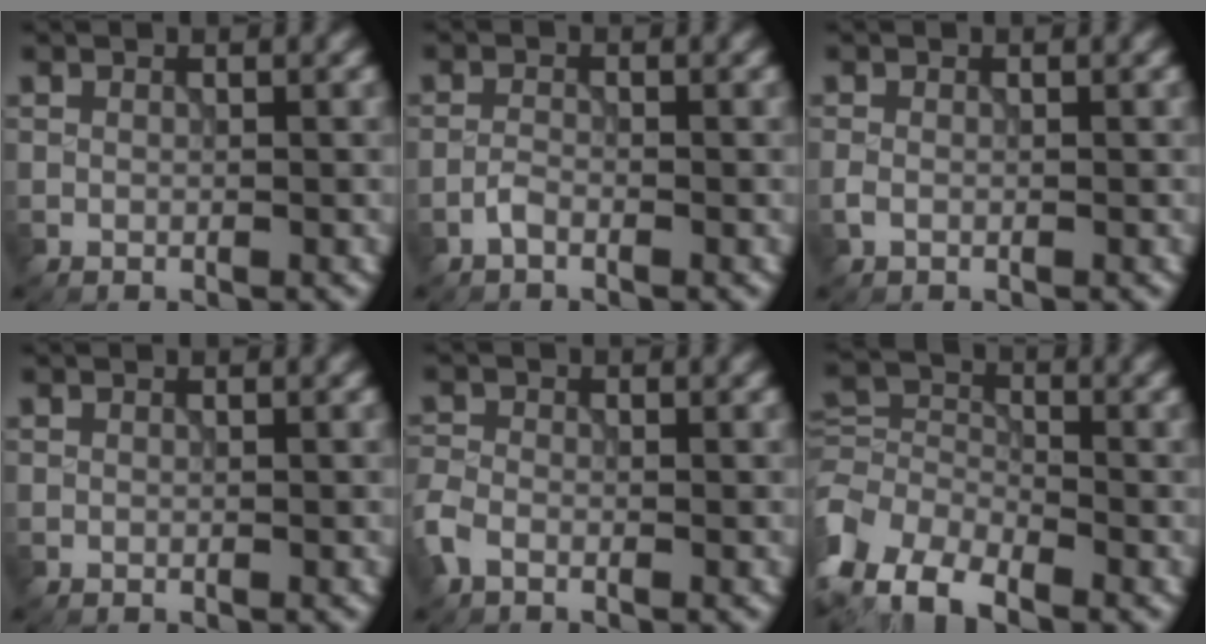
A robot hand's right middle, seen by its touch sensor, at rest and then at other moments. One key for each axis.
{"total": 1.0, "fx": -0.8, "fy": 0.2, "fz": 0.5, "tx": -0.012, "ty": 0.002, "tz": -0.020}
{"total": 0.7, "fx": -0.4, "fy": 0.4, "fz": 0.5, "tx": -0.015, "ty": -0.001, "tz": -0.011}
{"total": 0.0}
{"total": 2.1, "fx": -1.3, "fy": 1.2, "fz": 1.1, "tx": -0.029, "ty": 0.001, "tz": -0.041}
{"total": 7.7, "fx": -4.6, "fy": 4.4, "fz": 4.3, "tx": -0.080, "ty": 0.000, "tz": -0.103}